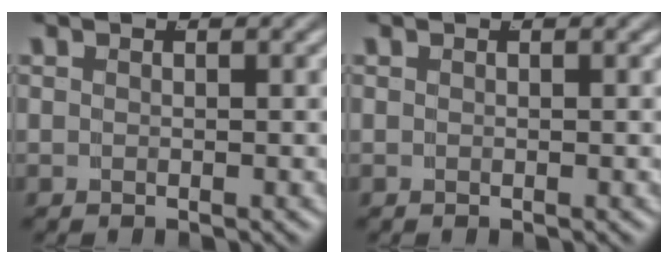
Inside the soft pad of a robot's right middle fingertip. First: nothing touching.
{"total": 0.0}